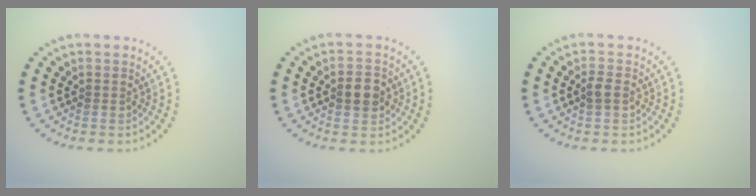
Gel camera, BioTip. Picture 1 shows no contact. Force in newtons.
{"total": 2.7, "press": 2.6, "slide": 0.2}
{"total": 1.2, "press": 1.2, "slide": 0.1}